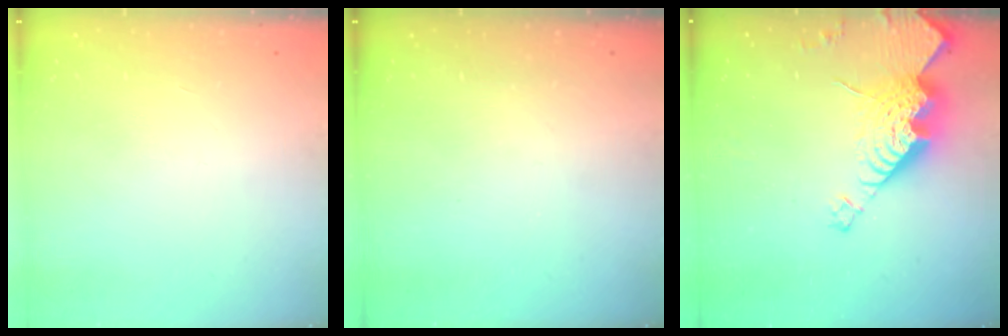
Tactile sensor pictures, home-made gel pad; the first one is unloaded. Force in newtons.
{"total": 0.0}
{"total": 24.0, "press": 23.9, "slide": 2.2}